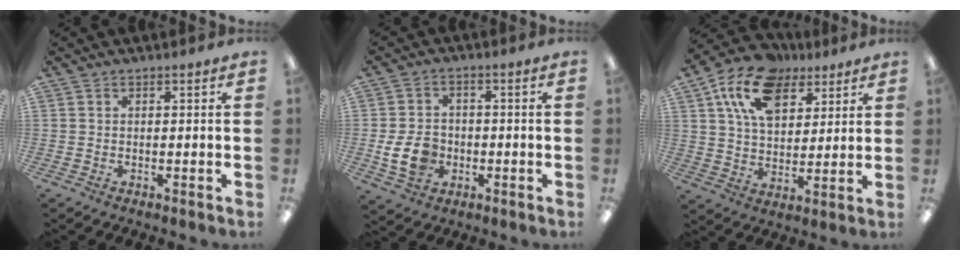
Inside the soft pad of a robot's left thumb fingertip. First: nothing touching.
{"total": 8.3, "force": [-2.0, 6.3, 5.1], "torque": [-0.091, 0.008, -0.035]}
{"total": 15.9, "force": [8.9, 10.0, 8.5], "torque": [-0.153, -0.028, 0.164]}